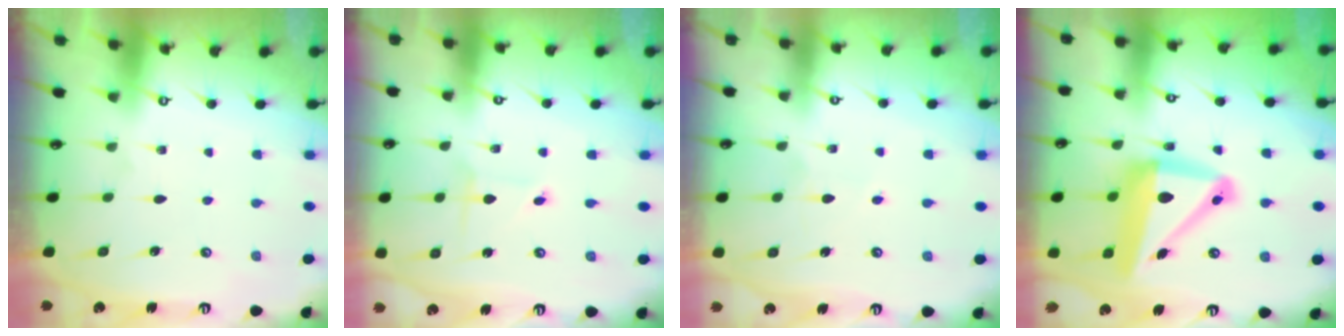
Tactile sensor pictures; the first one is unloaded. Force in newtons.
{"total": 0.9, "press": 0.9, "slide": 0.0}
{"total": 4.2, "press": 4.2, "slide": 0.5}
{"total": 15.9, "press": 15.7, "slide": 2.9}